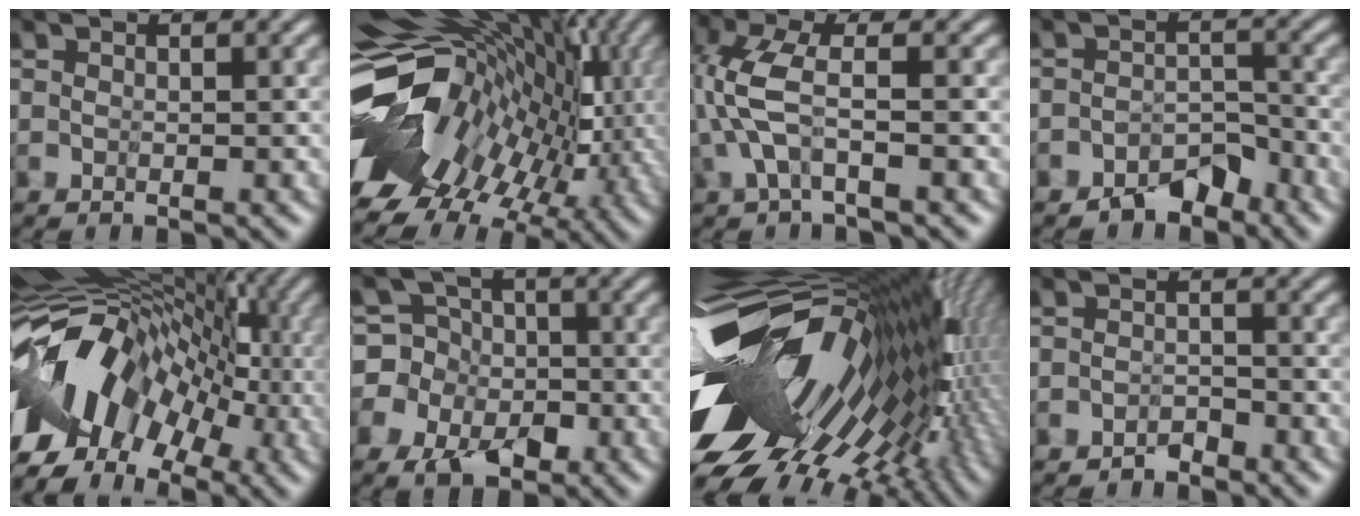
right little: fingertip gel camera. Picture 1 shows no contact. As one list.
[{"total": 13.2, "force": [-0.5, 7.8, 10.6], "torque": [-0.184, 0.000, 0.003]}, {"total": 2.9, "force": [-0.8, -0.1, 2.8], "torque": [-0.092, 0.014, -0.018]}, {"total": 4.1, "force": [-3.8, -0.1, -1.3], "torque": [0.033, 0.003, -0.065]}, {"total": 13.0, "force": [-2.8, 8.3, 9.7], "torque": [-0.163, 0.027, -0.047]}, {"total": 5.0, "force": [-1.7, 4.6, 0.4], "torque": [-0.008, 0.021, -0.067]}, {"total": 16.3, "force": [-1.5, 8.3, 13.9], "torque": [-0.238, -0.019, -0.023]}, {"total": 2.9, "force": [-2.2, -0.9, -1.7], "torque": [0.029, 0.001, -0.044]}]